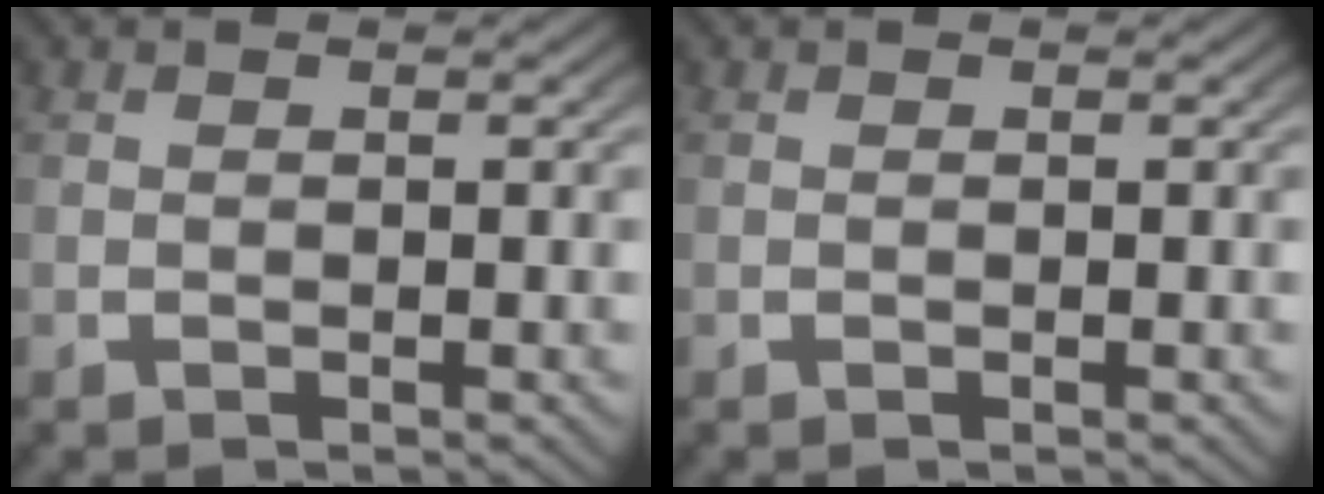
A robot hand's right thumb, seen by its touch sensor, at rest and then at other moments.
{"total": 0.0}